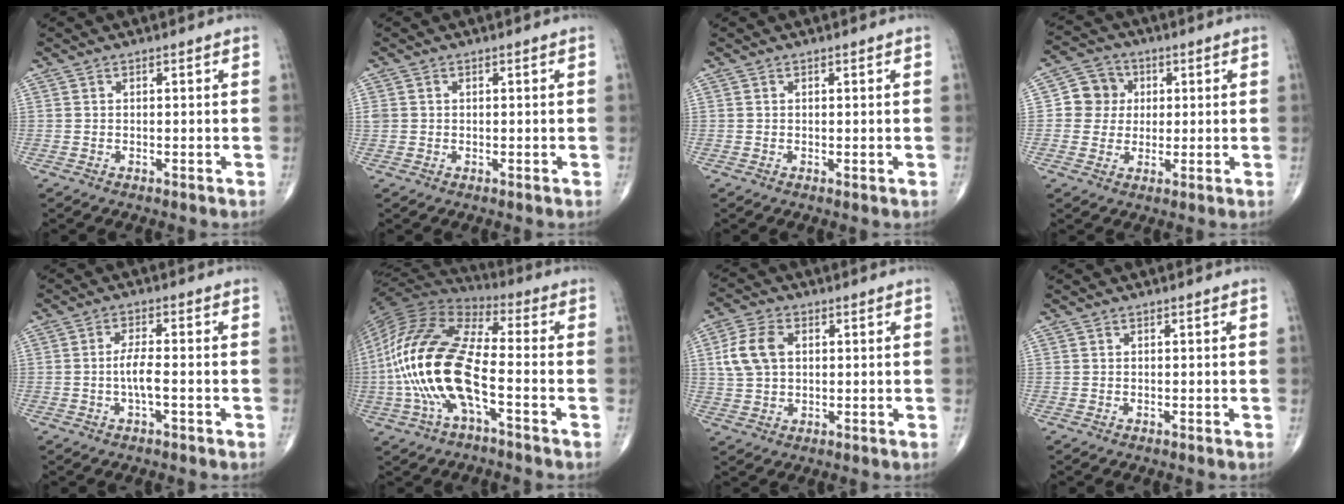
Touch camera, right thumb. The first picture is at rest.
{"total": 1.7, "force": [0.2, 1.5, 0.7], "torque": [-0.017, 0.007, 0.009]}
{"total": 0.0}
{"total": 7.0, "force": [0.9, 6.7, 1.9], "torque": [0.006, 0.007, 0.005]}
{"total": 3.9, "force": [-0.9, 1.0, 3.7], "torque": [-0.080, 0.009, -0.019]}
{"total": 20.5, "force": [-4.5, 7.8, 18.5], "torque": [-0.397, 0.029, -0.087]}
{"total": 8.2, "force": [1.7, 5.6, 5.8], "torque": [-0.115, 0.008, 0.033]}
{"total": 0.0}